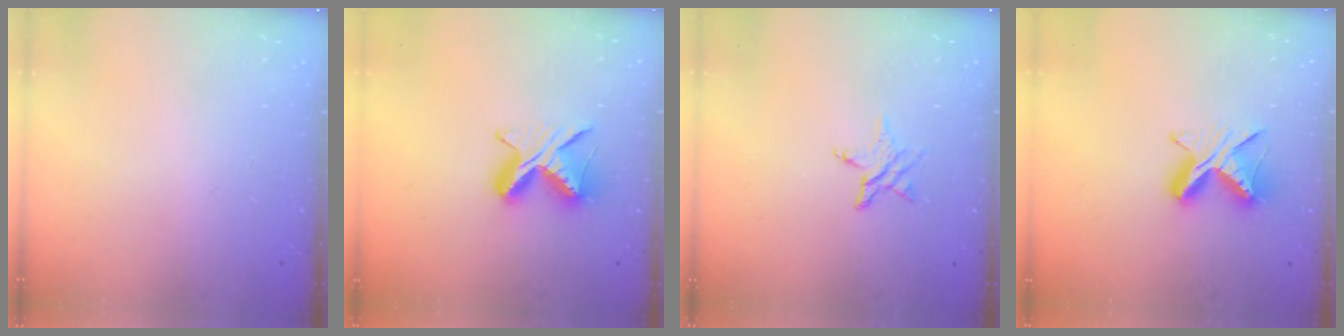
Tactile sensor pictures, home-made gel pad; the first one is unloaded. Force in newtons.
{"total": 9.0, "press": 9.0, "slide": 0.9}
{"total": 3.9, "press": 3.9, "slide": 0.4}
{"total": 9.2, "press": 9.2, "slide": 1.0}